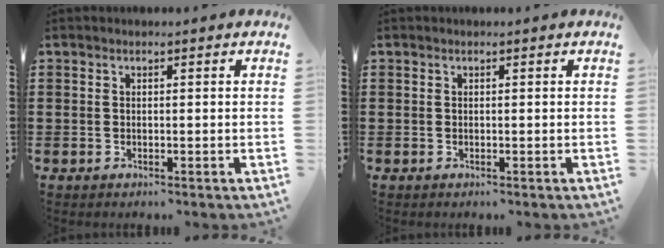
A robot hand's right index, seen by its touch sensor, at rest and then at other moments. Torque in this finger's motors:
{"motor_torque": [0.00, 0.00, 0.00, 0.00]}